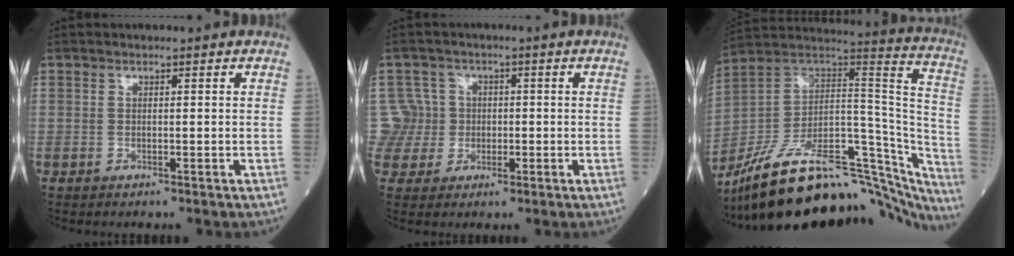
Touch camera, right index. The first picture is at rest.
{"total": 5.5, "force": [0.3, 5.5, -0.4], "torque": [0.021, 0.021, 0.007]}
{"total": 33.1, "force": [-26.9, 10.1, 16.4], "torque": [-0.195, 0.029, -0.381]}